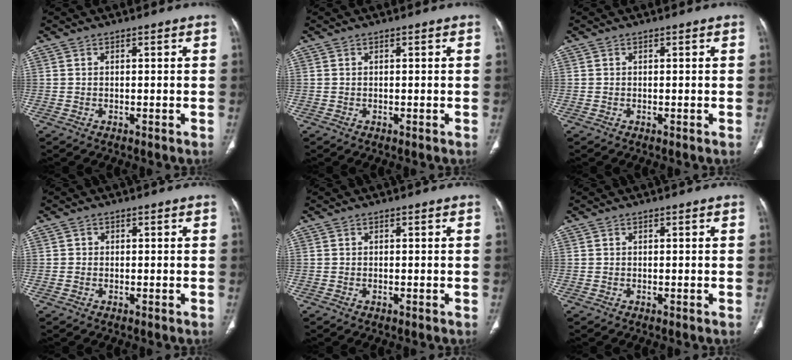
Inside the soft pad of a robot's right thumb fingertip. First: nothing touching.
{"total": 0.0}
{"total": 0.0}
{"total": 1.0, "force": [-0.1, 0.9, 0.1], "torque": [0.005, 0.004, -0.002]}
{"total": 0.0}
{"total": 0.0}